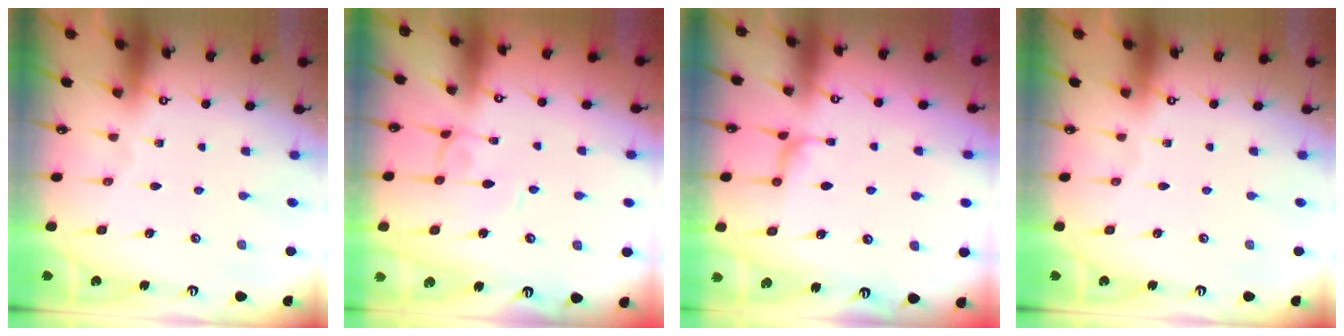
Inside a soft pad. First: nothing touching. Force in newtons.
{"total": 1.4, "press": 1.4, "slide": 0.2}
{"total": 1.7, "press": 1.7, "slide": 0.4}
{"total": 0.0}